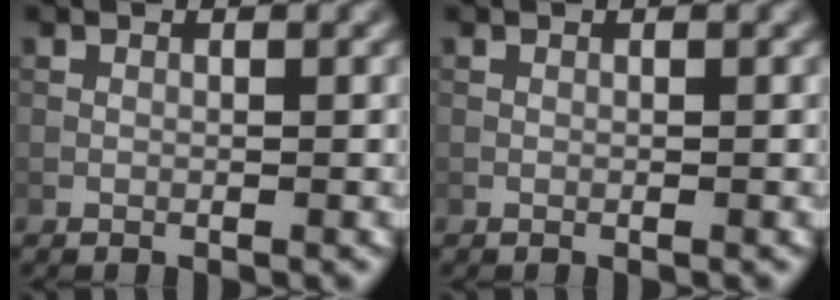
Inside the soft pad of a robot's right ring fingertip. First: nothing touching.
{"total": 0.0}